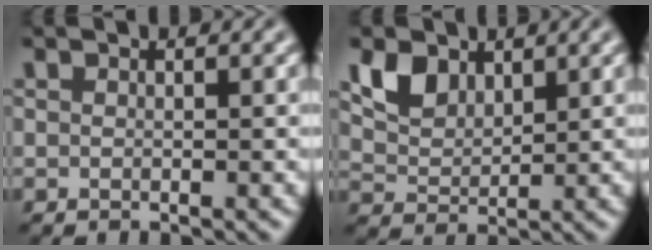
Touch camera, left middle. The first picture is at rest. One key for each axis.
{"total": 3.7, "fx": 2.2, "fy": 2.4, "fz": 1.8, "tx": -0.049, "ty": -0.001, "tz": 0.044}